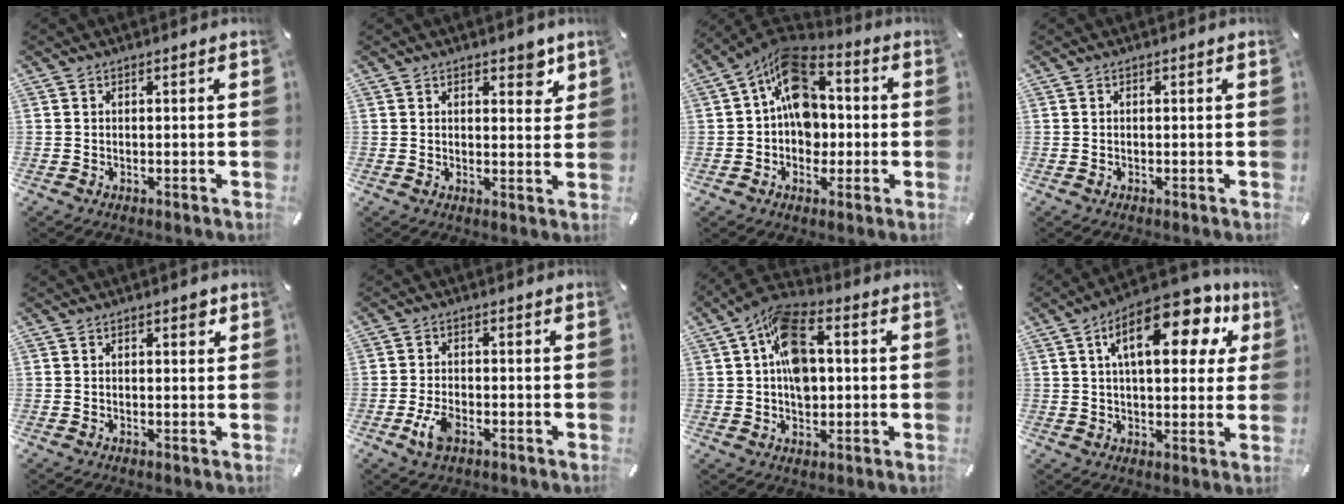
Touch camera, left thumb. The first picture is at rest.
{"total": 4.8, "force": [3.2, 2.5, 2.4], "torque": [-0.017, -0.017, 0.050]}
{"total": 14.0, "force": [2.0, 10.6, 8.8], "torque": [-0.144, -0.008, 0.037]}
{"total": 0.0}
{"total": 1.8, "force": [0.7, 0.8, 1.5], "torque": [-0.015, -0.001, 0.006]}
{"total": 5.0, "force": [-2.1, 2.7, 3.6], "torque": [-0.093, -0.003, -0.044]}
{"total": 13.1, "force": [1.9, 8.6, 9.7], "torque": [-0.161, 0.007, 0.037]}
{"total": 18.2, "force": [7.7, 8.2, 14.3], "torque": [-0.212, -0.026, 0.120]}